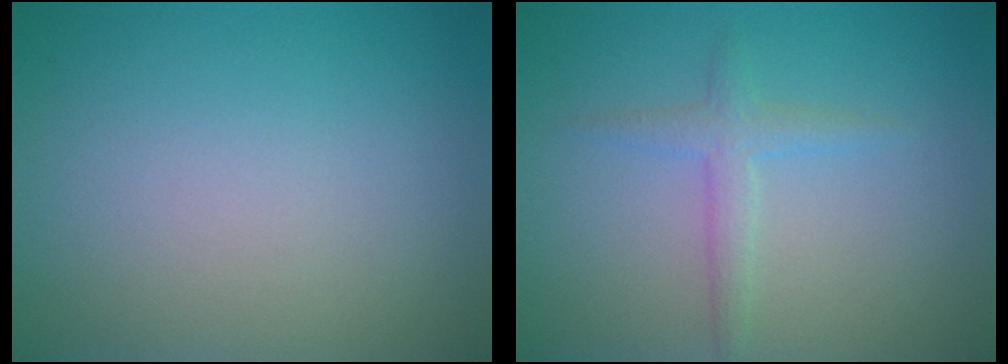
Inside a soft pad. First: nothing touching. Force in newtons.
{"total": 1.9, "press": 1.9, "slide": 0.2}